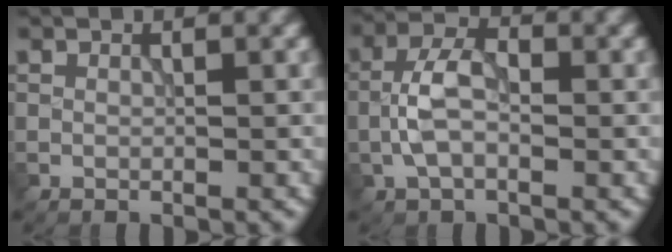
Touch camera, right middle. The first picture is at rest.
{"total": 4.0, "force": [-0.9, 2.1, 3.3], "torque": [-0.068, 0.012, -0.025]}